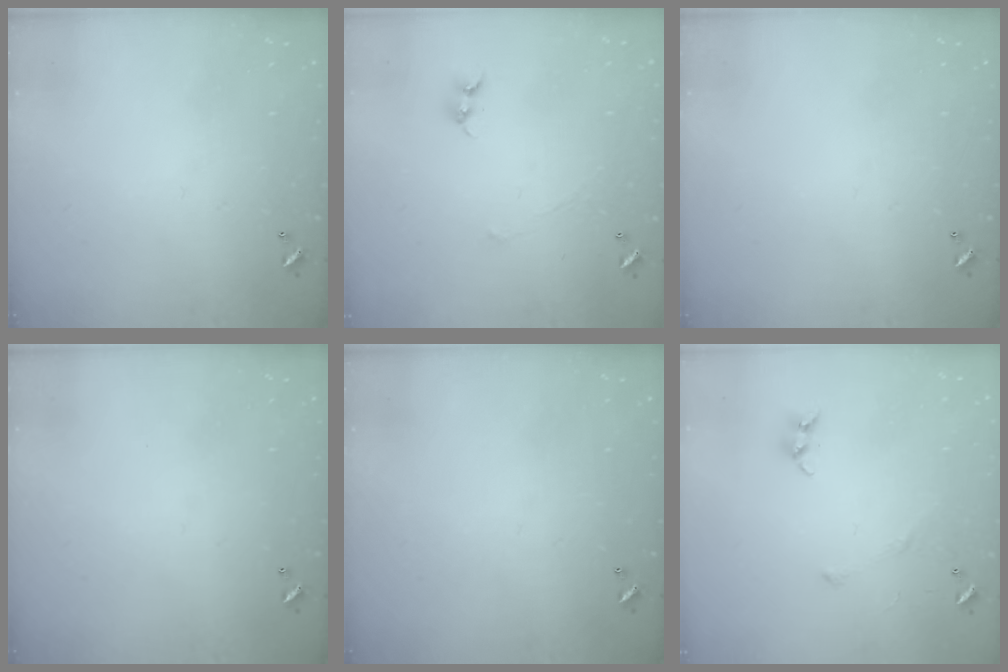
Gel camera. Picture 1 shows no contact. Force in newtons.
{"total": 1.0, "press": 0.8, "slide": 0.6}
{"total": 0.0}
{"total": 0.0}
{"total": 0.0}
{"total": 5.2, "press": 5.1, "slide": 0.6}